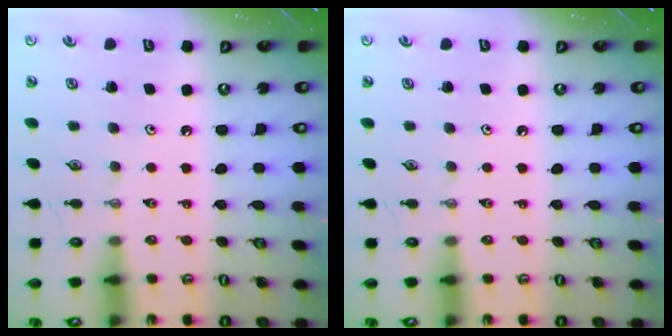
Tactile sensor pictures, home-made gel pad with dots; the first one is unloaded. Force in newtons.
{"total": 0.0}